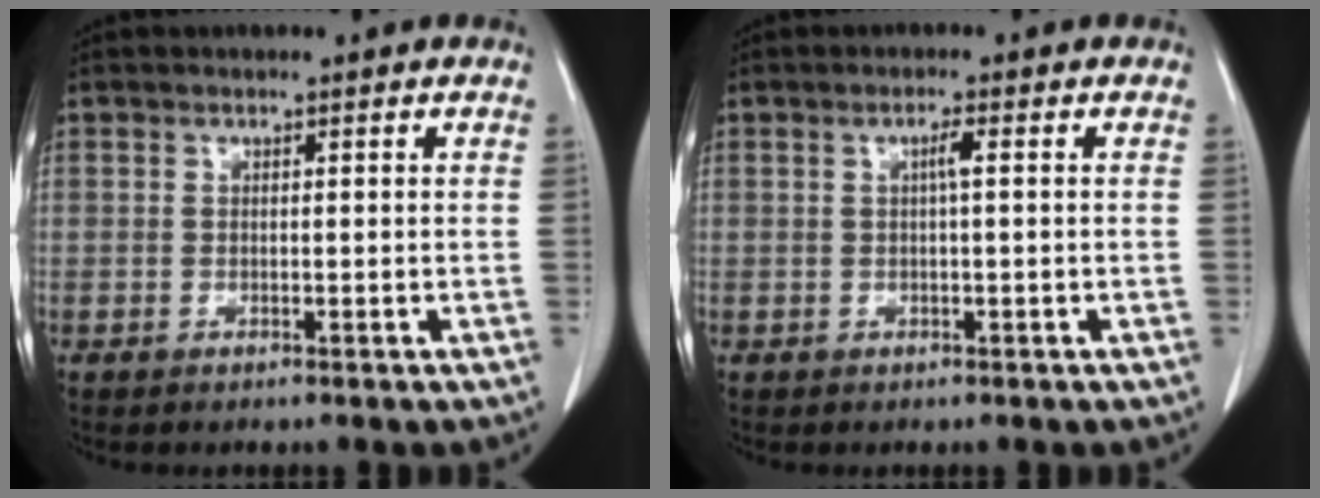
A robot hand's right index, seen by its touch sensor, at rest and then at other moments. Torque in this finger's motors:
{"motor_torque": [0.34, -0.17, -0.01, 0.03]}